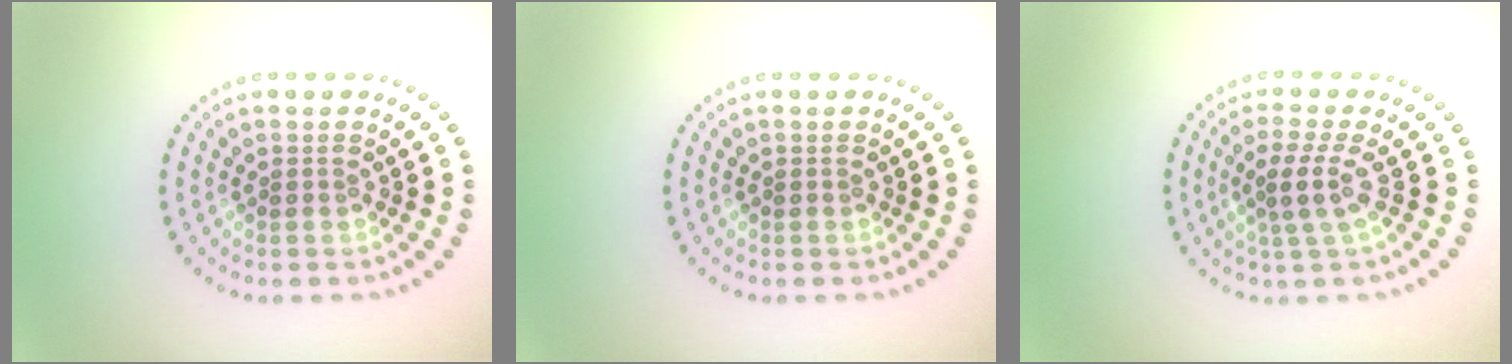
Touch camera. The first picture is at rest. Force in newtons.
{"total": 0.0}
{"total": 2.6, "press": 1.9, "slide": 1.8}